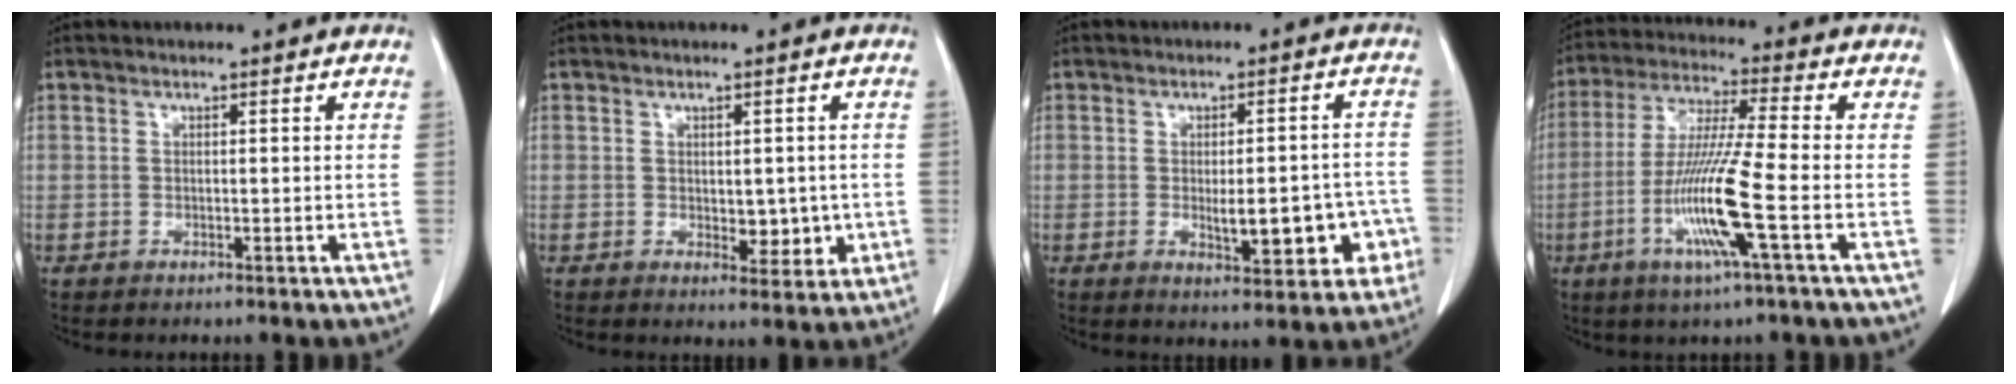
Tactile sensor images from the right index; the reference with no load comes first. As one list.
[{"total": 4.4, "force": [-0.4, 2.5, 3.6], "torque": [-0.038, -0.005, 0.005]}, {"total": 9.3, "force": [-2.5, 3.5, 8.3], "torque": [-0.099, 0.017, -0.022]}, {"total": 12.5, "force": [-4.0, -0.8, 11.9], "torque": [-0.239, -0.018, -0.084]}]